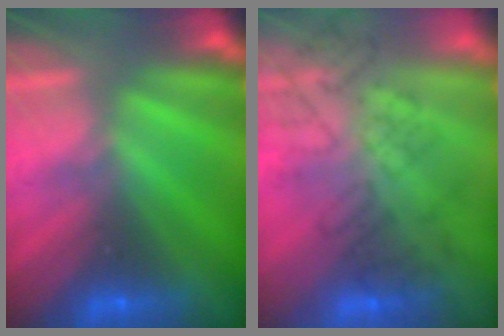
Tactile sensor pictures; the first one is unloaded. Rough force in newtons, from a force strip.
{"total": 4.5}